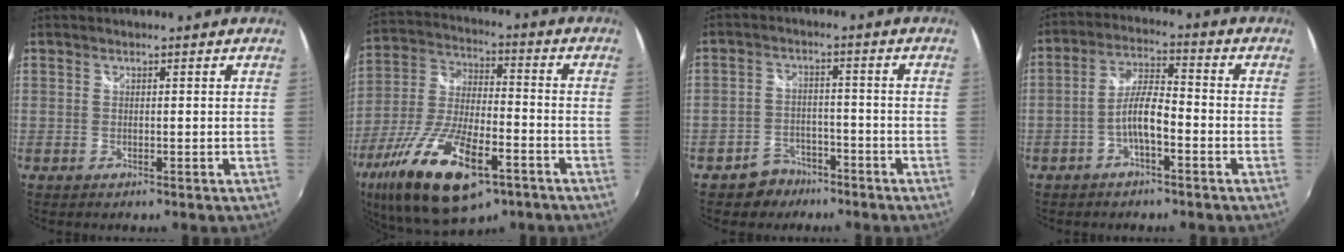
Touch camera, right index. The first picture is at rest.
{"total": 22.2, "force": [-11.7, 8.5, 16.8], "torque": [-0.344, -0.050, -0.206]}
{"total": 5.8, "force": [-4.3, 3.8, 0.7], "torque": [-0.030, 0.020, -0.064]}
{"total": 6.2, "force": [-2.8, 1.6, 5.3], "torque": [-0.110, 0.013, -0.051]}